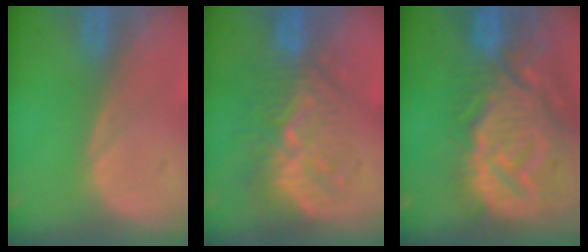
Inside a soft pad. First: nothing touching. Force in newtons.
{"total": 9.0, "press": 8.6, "slide": 2.4}
{"total": 14.4, "press": 12.4, "slide": 7.3}